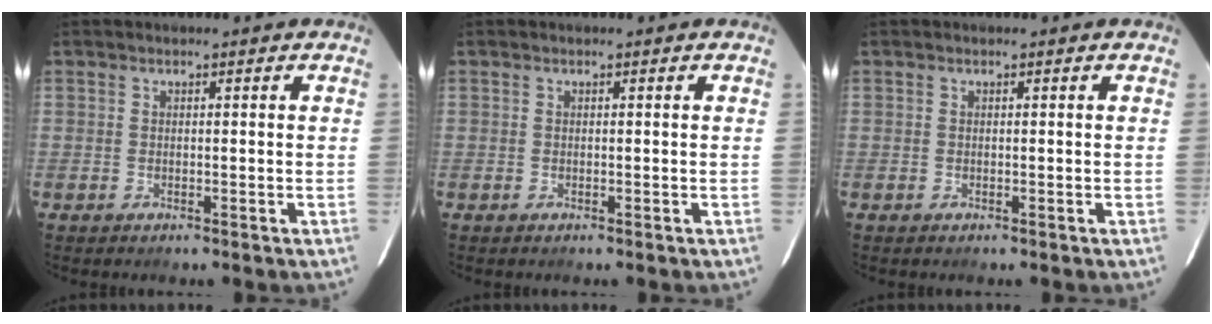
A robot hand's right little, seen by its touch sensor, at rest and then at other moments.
{"total": 0.0}
{"total": 0.0}